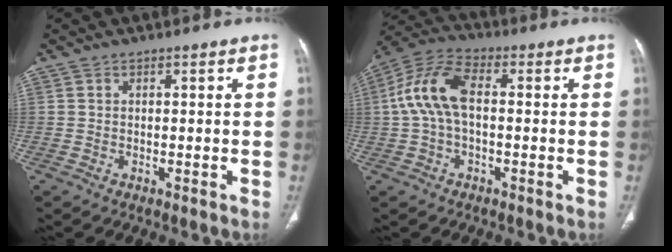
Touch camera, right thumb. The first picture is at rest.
{"total": 10.8, "force": [0.4, 5.8, 9.1], "torque": [-0.195, 0.033, 0.002]}